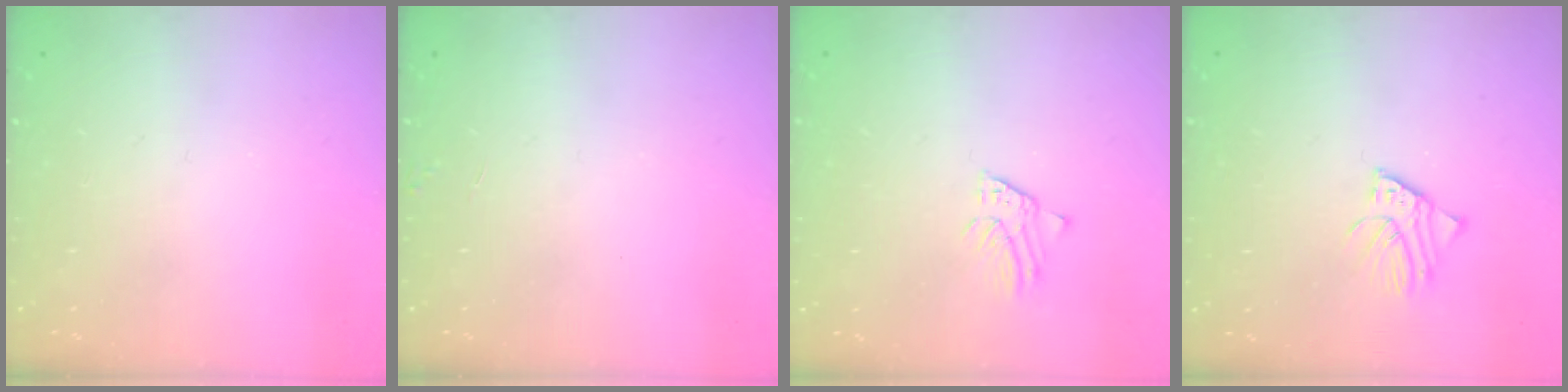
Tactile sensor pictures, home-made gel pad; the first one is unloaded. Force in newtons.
{"total": 2.9, "press": 2.9, "slide": 0.4}
{"total": 1.5, "press": 1.5, "slide": 0.1}
{"total": 2.2, "press": 2.2, "slide": 0.1}